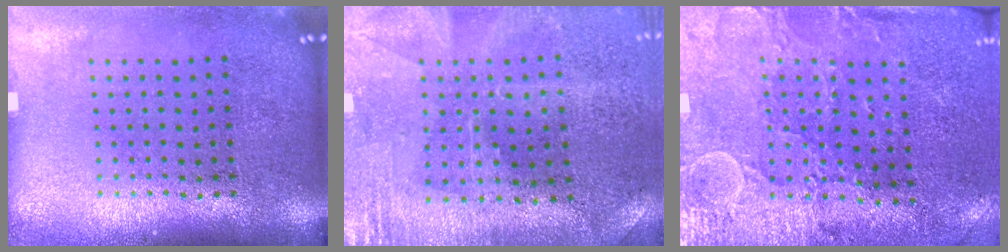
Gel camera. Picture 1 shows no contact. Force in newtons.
{"total": 0.5, "press": 0.5, "slide": 0.3}
{"total": 3.0, "press": 2.7, "slide": 1.3}